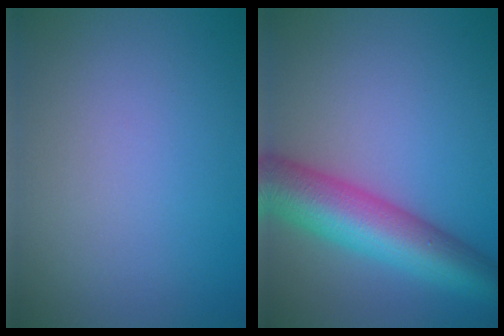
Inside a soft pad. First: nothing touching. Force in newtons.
{"total": 9.0, "press": 9.0, "slide": 0.2}